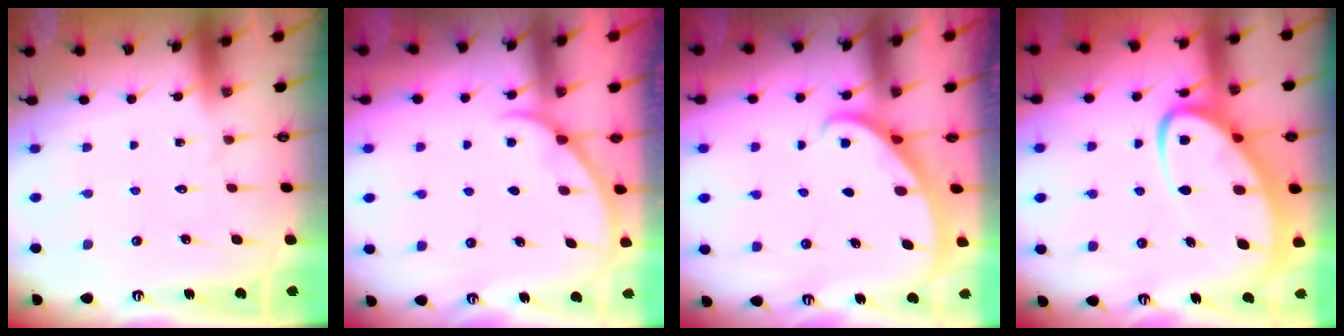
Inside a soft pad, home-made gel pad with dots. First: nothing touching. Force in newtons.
{"total": 2.1, "press": 2.0, "slide": 0.3}
{"total": 1.9, "press": 1.9, "slide": 0.1}
{"total": 11.0, "press": 10.9, "slide": 1.1}